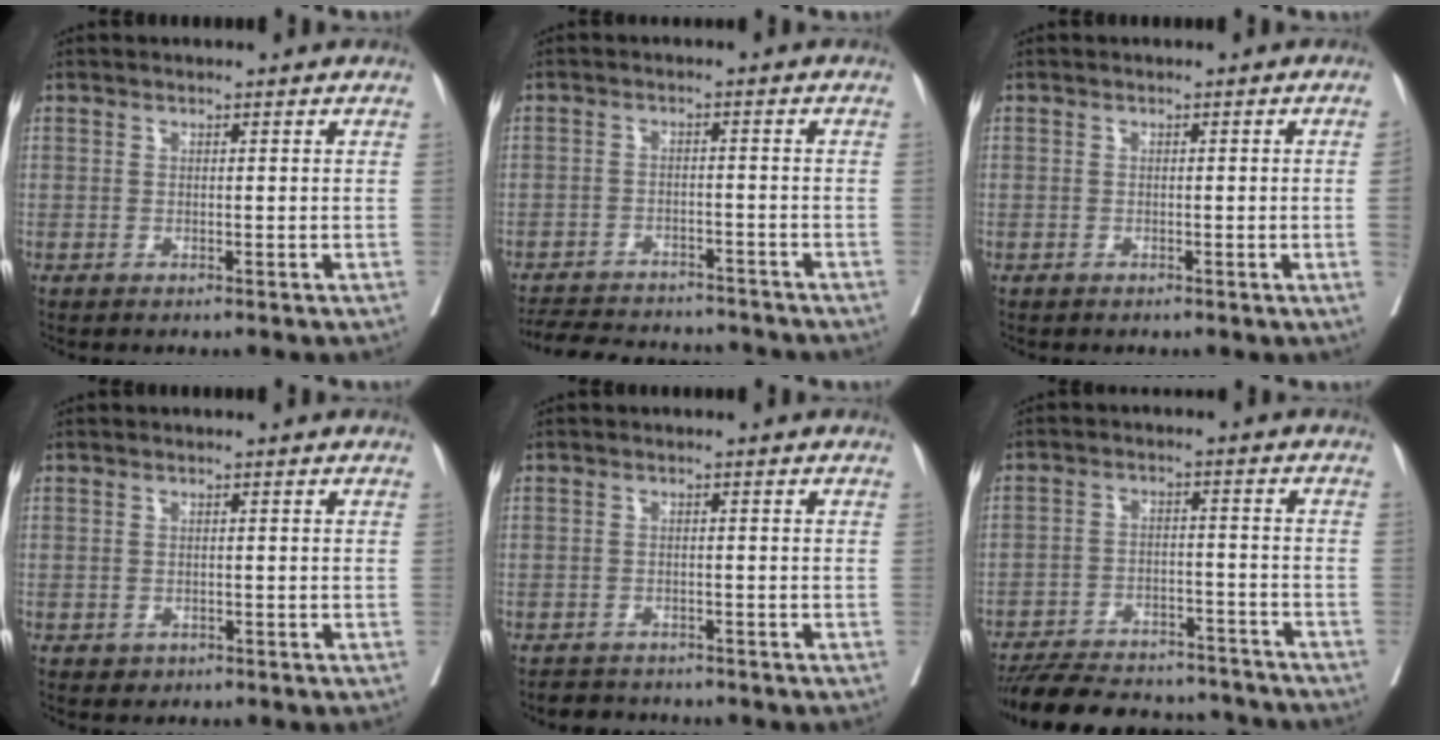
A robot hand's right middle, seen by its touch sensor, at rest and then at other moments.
{"total": 13.8, "force": [-12.8, 3.6, 3.9], "torque": [-0.083, 0.003, -0.175]}
{"total": 1.3, "force": [-0.2, -0.5, 1.2], "torque": [-0.016, -0.002, -0.004]}
{"total": 1.1, "force": [-0.6, 1.0, 0.2], "torque": [-0.005, 0.002, -0.004]}
{"total": 3.3, "force": [-3.0, 1.3, -0.2], "torque": [0.001, -0.003, -0.049]}
{"total": 20.0, "force": [-18.2, 5.2, 6.5], "torque": [-0.141, -0.007, -0.256]}